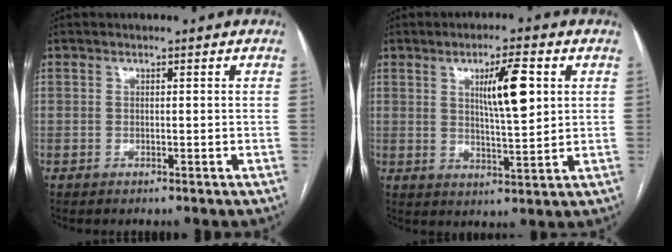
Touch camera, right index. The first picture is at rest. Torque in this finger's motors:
{"motor_torque": [0.31, 0.07, 0.39, 0.12]}